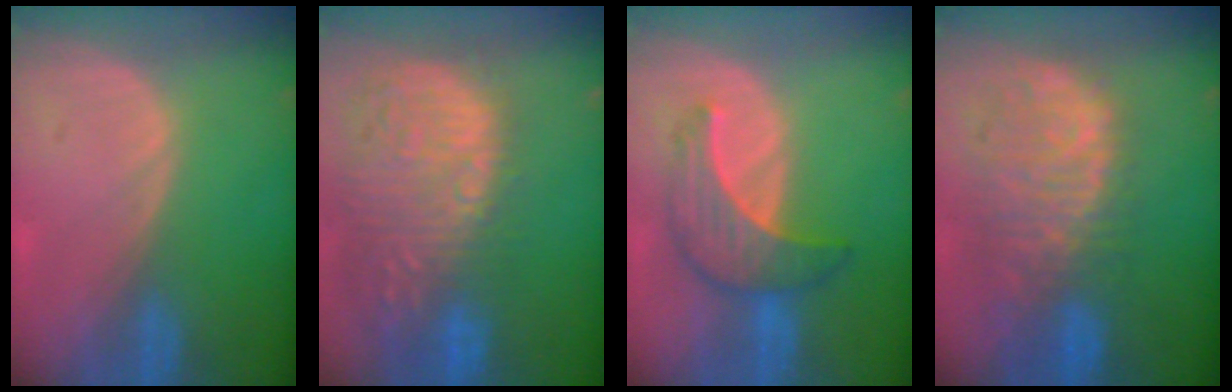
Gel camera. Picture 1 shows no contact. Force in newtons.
{"total": 15.5, "press": 12.7, "slide": 8.9}
{"total": 7.0, "press": 6.9, "slide": 0.5}
{"total": 11.4, "press": 9.6, "slide": 6.1}